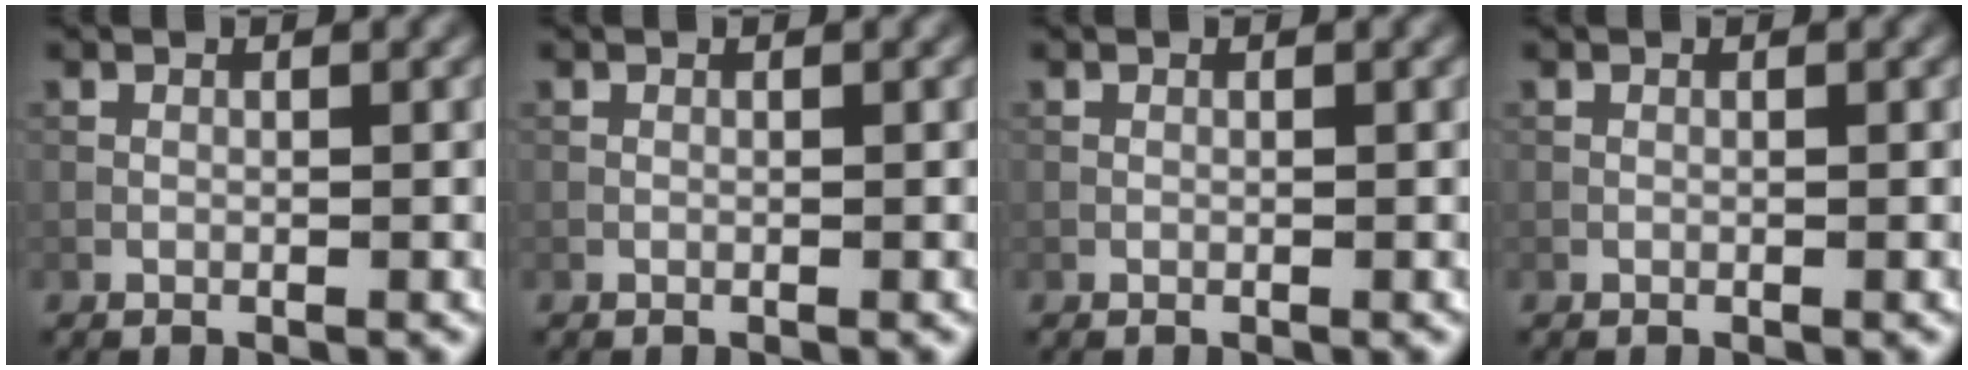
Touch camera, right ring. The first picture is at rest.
{"total": 0.0}
{"total": 0.0}
{"total": 0.0}